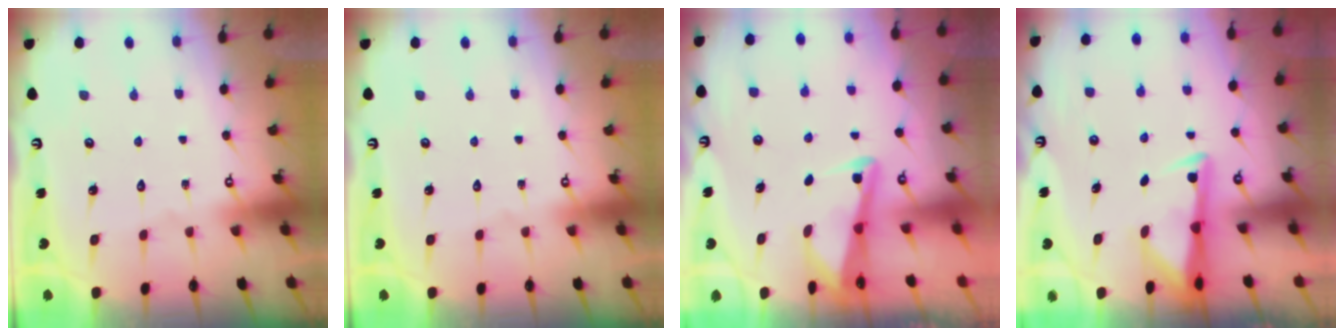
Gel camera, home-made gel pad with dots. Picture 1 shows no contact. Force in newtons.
{"total": 0.0}
{"total": 2.8, "press": 2.8, "slide": 0.4}
{"total": 2.8, "press": 2.7, "slide": 0.5}